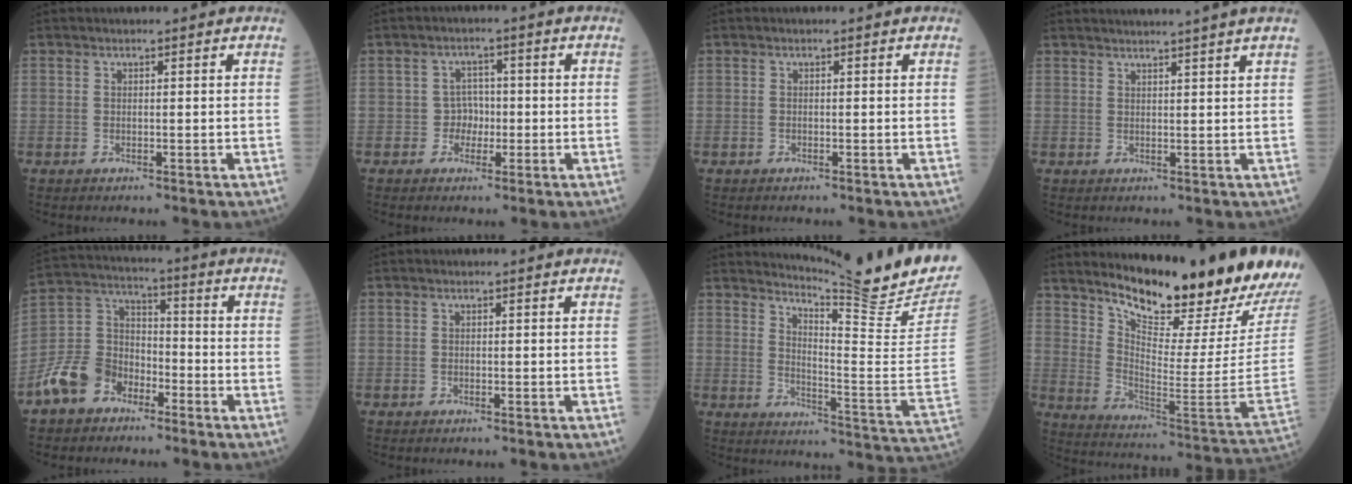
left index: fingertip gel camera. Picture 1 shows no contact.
{"total": 3.0, "force": [-0.8, 2.7, 0.9], "torque": [-0.010, 0.010, -0.012]}
{"total": 0.0}
{"total": 6.3, "force": [5.7, -1.6, 2.3], "torque": [-0.024, 0.012, 0.066]}
{"total": 9.6, "force": [-5.9, 6.5, 3.8], "torque": [-0.106, 0.014, -0.118]}
{"total": 0.0}
{"total": 17.0, "force": [15.5, -1.8, 6.6], "torque": [-0.112, -0.108, 0.207]}
{"total": 22.3, "force": [19.8, 0.9, 10.3], "torque": [-0.174, -0.102, 0.286]}